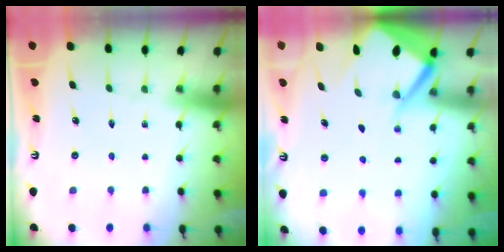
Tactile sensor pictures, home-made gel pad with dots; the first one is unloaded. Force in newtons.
{"total": 8.3, "press": 8.2, "slide": 0.9}